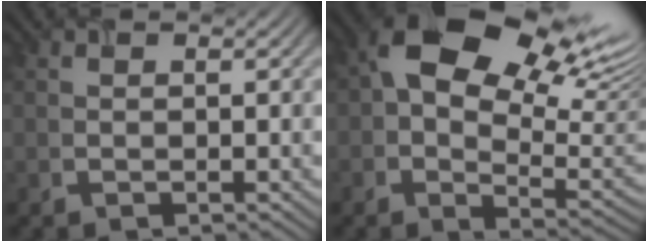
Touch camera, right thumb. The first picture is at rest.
{"total": 17.4, "force": [7.2, 9.9, 12.4], "torque": [-0.203, 0.020, 0.130]}